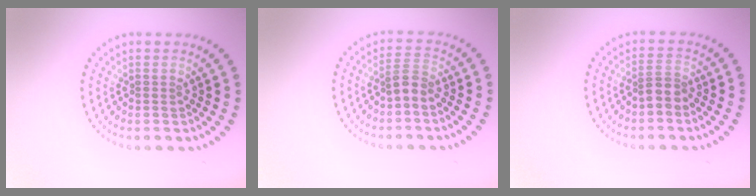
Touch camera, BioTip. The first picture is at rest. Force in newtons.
{"total": 1.9, "press": 1.5, "slide": 1.1}
{"total": 2.1, "press": 1.6, "slide": 1.3}